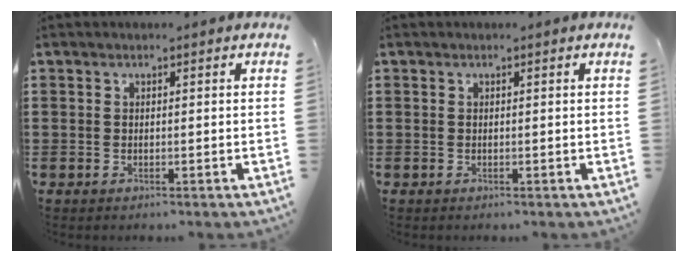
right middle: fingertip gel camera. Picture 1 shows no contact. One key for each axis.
{"total": 0.0}